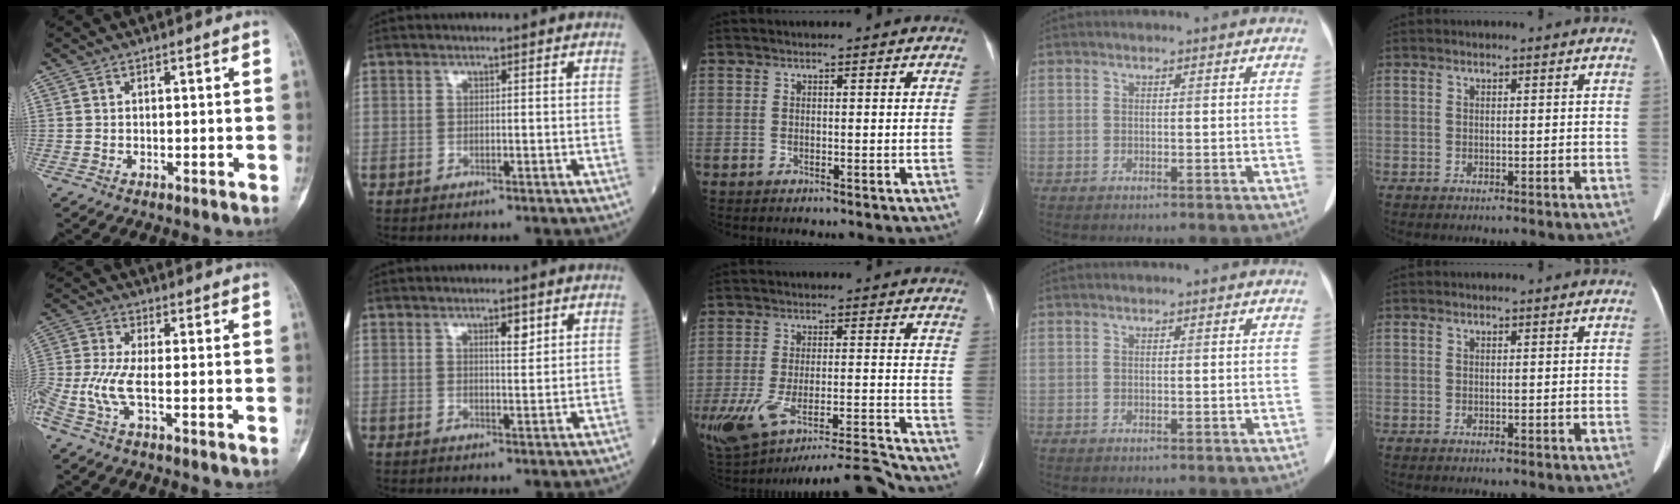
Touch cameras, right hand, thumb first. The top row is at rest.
{"thumb": {"total": 7.9, "force": [-3.0, 1.2, 7.2], "torque": [-0.191, 0.009, -0.072]}, "index": {"total": 2.6, "force": [1.4, 0.7, 2.1], "torque": [-0.035, -0.002, 0.021]}, "middle": {"total": 15.7, "force": [-13.2, 1.3, 8.5], "torque": [-0.164, 0.009, -0.216]}}